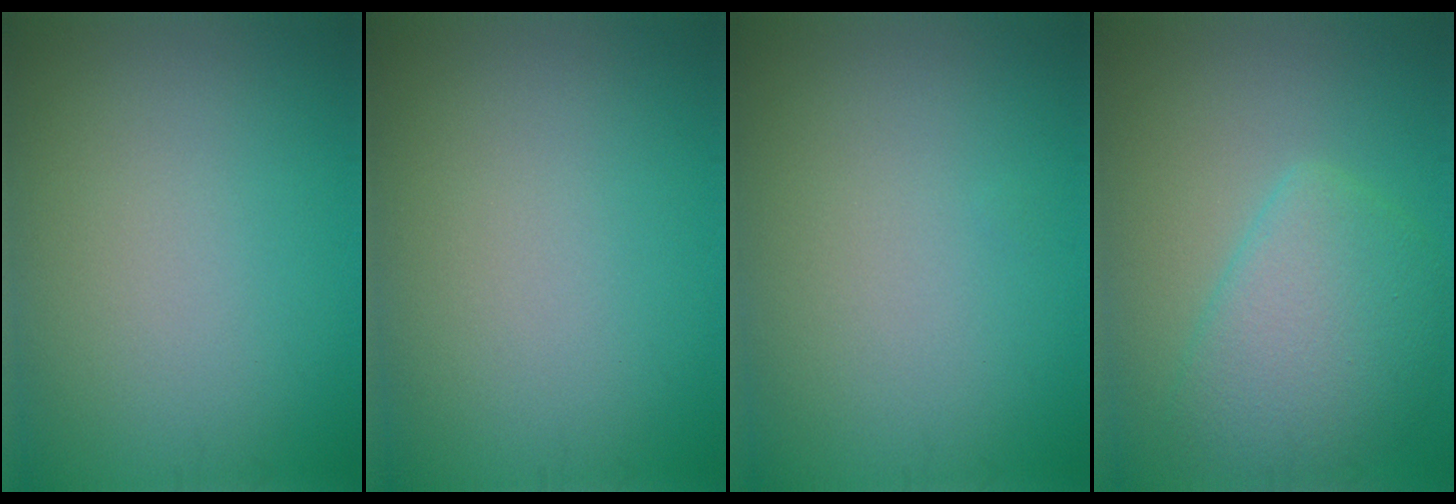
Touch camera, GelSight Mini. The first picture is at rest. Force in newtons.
{"total": 0.0}
{"total": 0.0}
{"total": 5.2, "press": 5.2, "slide": 0.4}